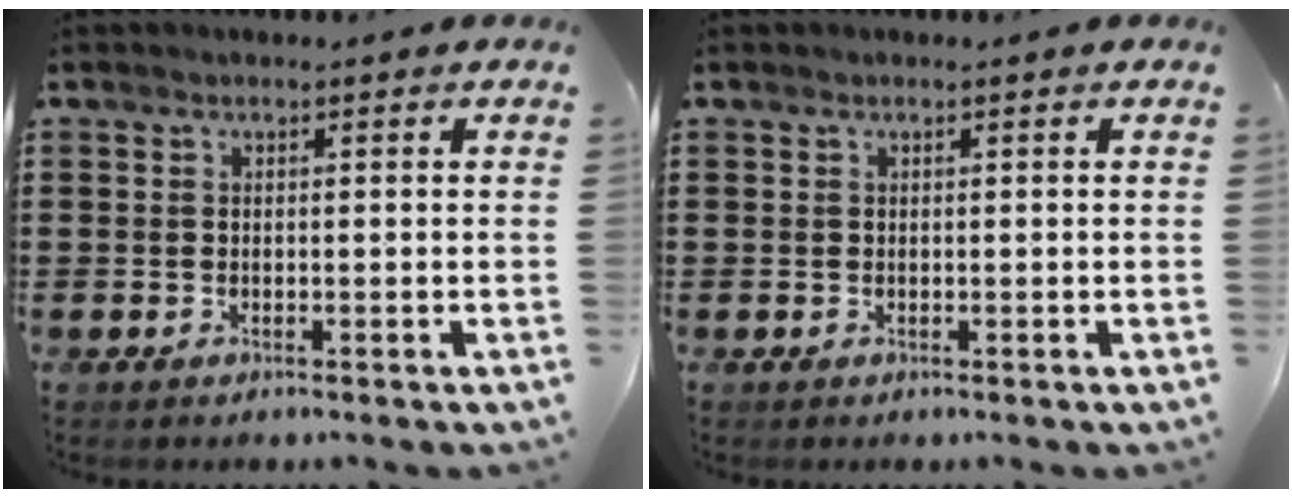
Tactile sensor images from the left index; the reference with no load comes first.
{"total": 0.0}